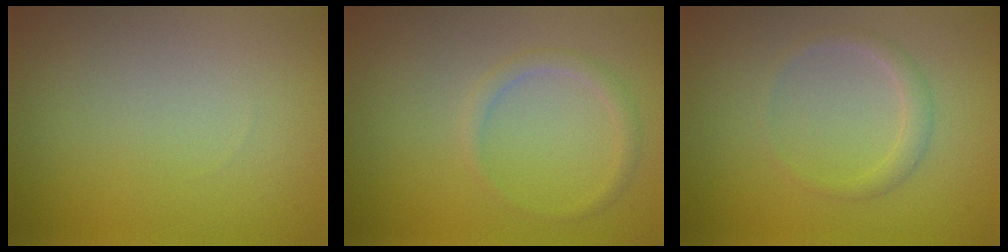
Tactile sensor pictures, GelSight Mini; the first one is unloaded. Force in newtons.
{"total": 1.3, "press": 1.3, "slide": 0.1}
{"total": 1.4, "press": 1.4, "slide": 0.1}